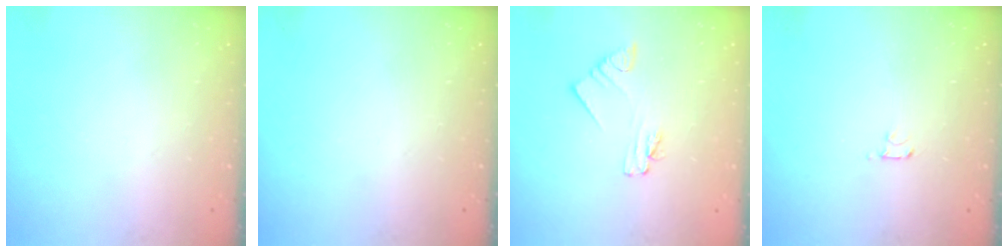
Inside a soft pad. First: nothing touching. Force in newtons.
{"total": 0.0}
{"total": 1.9, "press": 1.9, "slide": 0.1}
{"total": 2.5, "press": 2.4, "slide": 0.3}